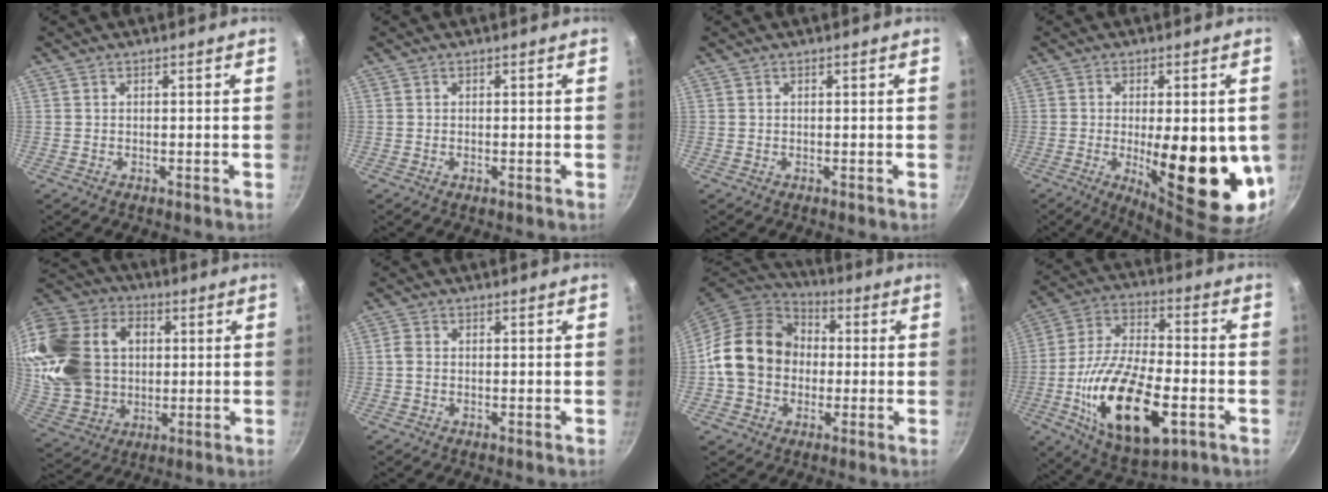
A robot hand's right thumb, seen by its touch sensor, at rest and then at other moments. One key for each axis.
{"total": 0.8, "fx": -0.2, "fy": 0.3, "fz": 0.7, "tx": -0.012, "ty": 0.001, "tz": -0.005}
{"total": 0.0}
{"total": 19.4, "fx": -2.5, "fy": 6.6, "fz": 18.0, "tx": -0.232, "ty": -0.023, "tz": -0.023}
{"total": 27.2, "fx": 3.9, "fy": 21.0, "fz": 17.0, "tx": -0.348, "ty": 0.024, "tz": 0.082}
{"total": 1.5, "fx": -0.3, "fy": 1.1, "fz": 0.9, "tx": -0.023, "ty": 0.005, "tz": -0.008}
{"total": 16.8, "fx": 0.0, "fy": 13.9, "fz": 9.4, "tx": -0.137, "ty": 0.033, "tz": -0.010}
{"total": 22.9, "fx": -6.8, "fy": 10.7, "fz": 19.1, "tx": -0.337, "ty": 0.018, "tz": -0.114}